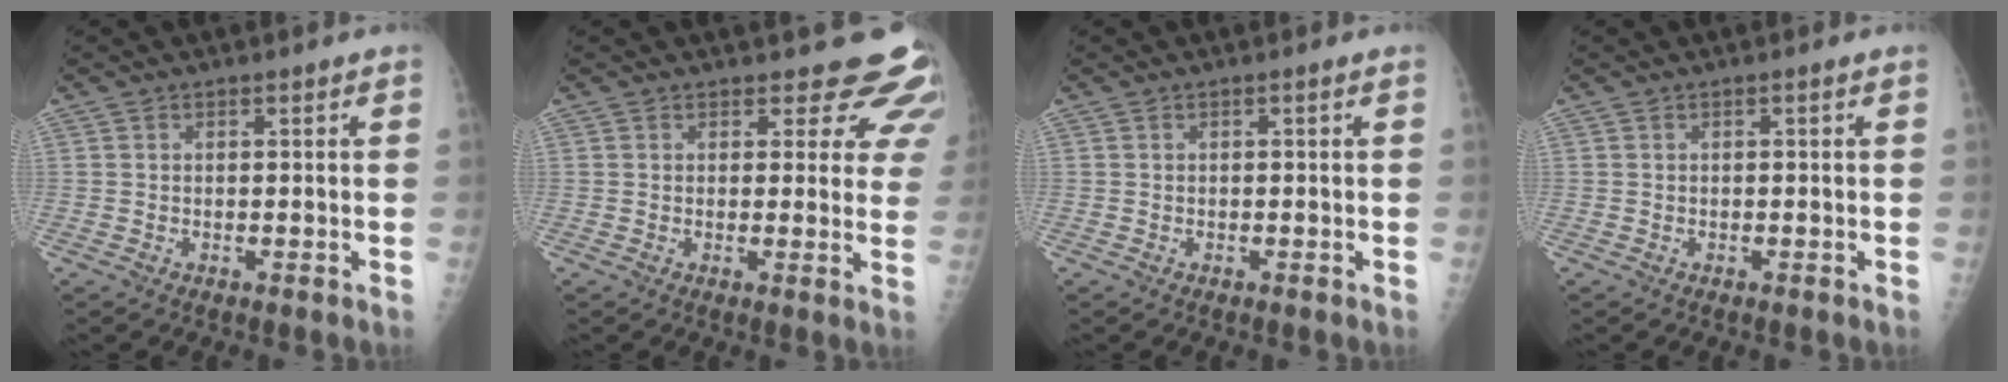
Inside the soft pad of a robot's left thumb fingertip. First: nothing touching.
{"total": 9.0, "force": [7.8, 4.2, 1.9], "torque": [0.030, -0.041, 0.061]}
{"total": 0.0}
{"total": 0.0}